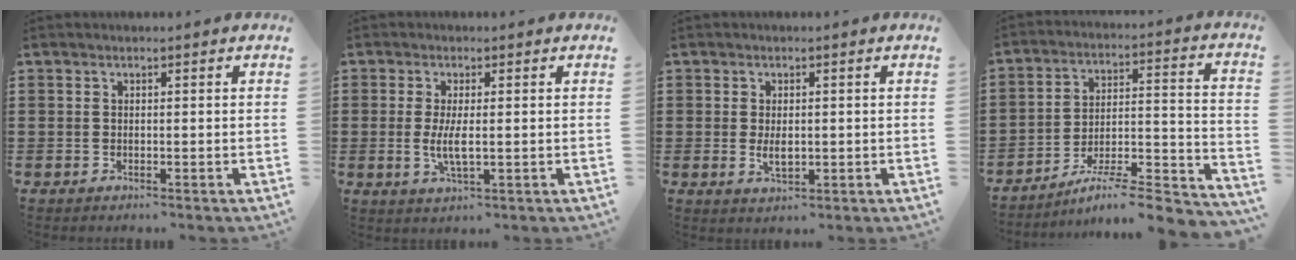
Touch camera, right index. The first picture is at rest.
{"total": 4.2, "force": [-0.2, 1.0, 4.1], "torque": [-0.086, -0.008, -0.008]}
{"total": 2.6, "force": [0.1, 1.2, 2.3], "torque": [-0.046, 0.001, 0.002]}
{"total": 6.8, "force": [-5.7, 0.2, 3.7], "torque": [-0.056, -0.008, -0.115]}